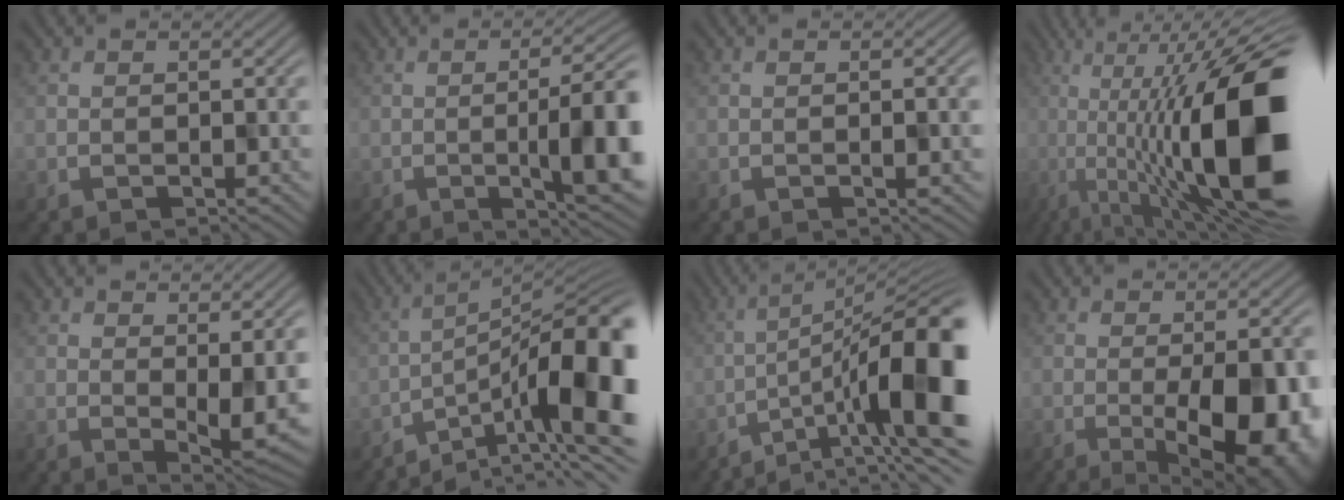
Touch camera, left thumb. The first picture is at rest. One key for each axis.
{"total": 10.1, "fx": -1.6, "fy": 2.5, "fz": 9.6, "tx": -0.123, "ty": -0.008, "tz": -0.007}
{"total": 1.3, "fx": -0.1, "fy": 0.1, "fz": 1.2, "tx": -0.018, "ty": 0.005, "tz": -0.004}
{"total": 18.5, "fx": -1.1, "fy": 7.1, "fz": 17.0, "tx": -0.285, "ty": -0.011, "tz": -0.012}
{"total": 5.7, "fx": 0.5, "fy": 1.4, "fz": 5.5, "tx": -0.091, "ty": -0.024, "tz": 0.028}
{"total": 15.7, "fx": -5.8, "fy": 4.9, "fz": 13.7, "tx": -0.199, "ty": -0.023, "tz": -0.096}
{"total": 15.8, "fx": -4.4, "fy": 4.7, "fz": 14.4, "tx": -0.207, "ty": -0.028, "tz": -0.059}
{"total": 13.9, "fx": -4.7, "fy": 5.3, "fz": 12.0, "tx": -0.142, "ty": -0.008, "tz": -0.047}